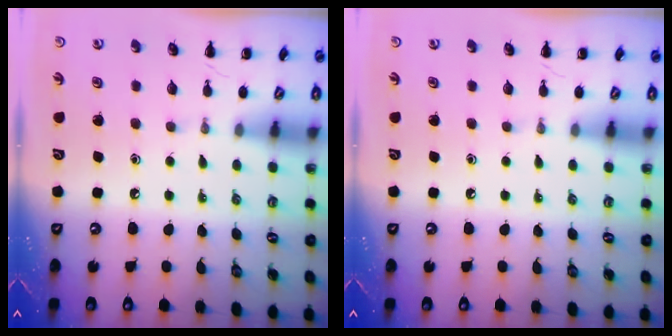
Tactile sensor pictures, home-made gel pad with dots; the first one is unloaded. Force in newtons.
{"total": 0.0}